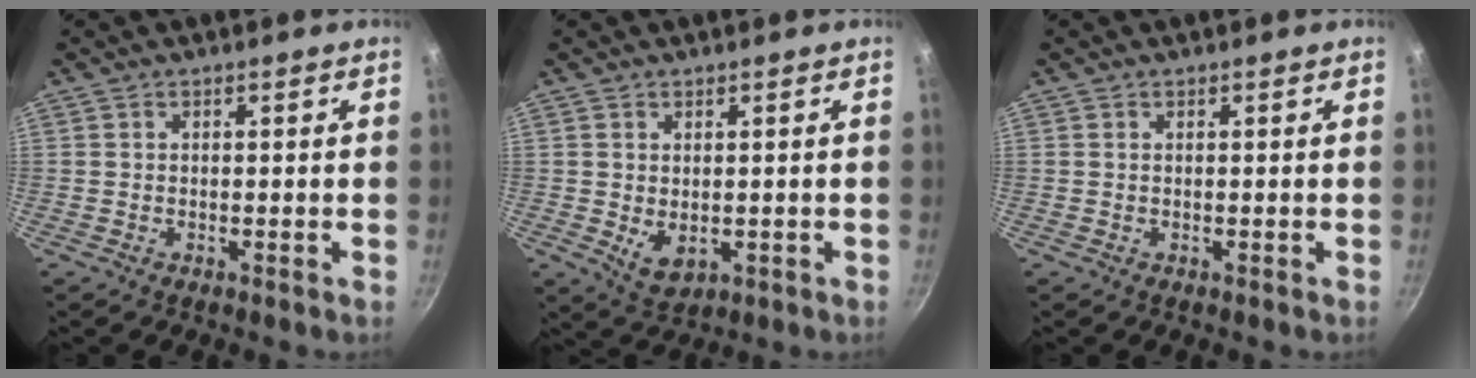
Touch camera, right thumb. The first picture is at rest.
{"total": 4.6, "force": [-0.1, 3.2, 3.4], "torque": [-0.054, -0.015, 0.008]}
{"total": 0.0}